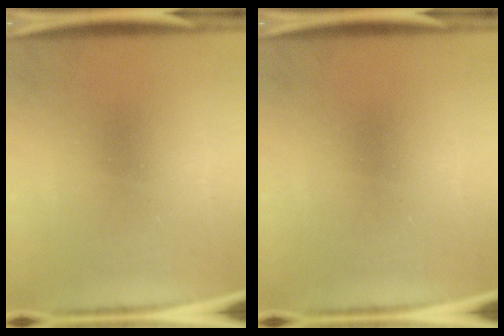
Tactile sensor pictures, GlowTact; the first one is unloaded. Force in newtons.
{"total": 0.0}